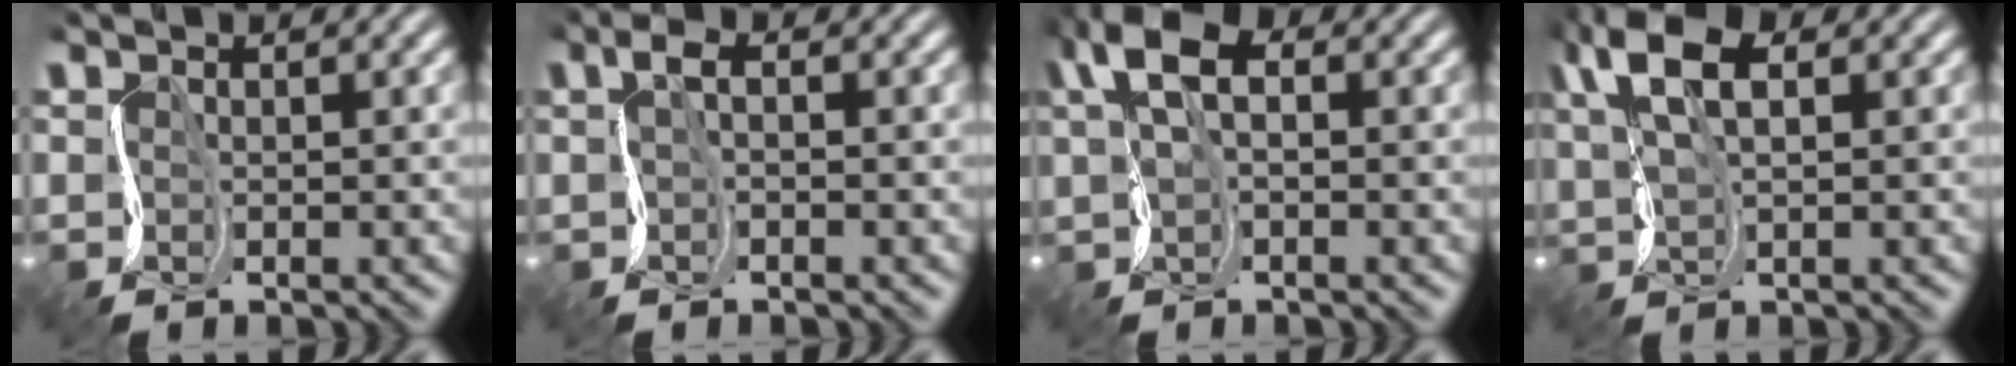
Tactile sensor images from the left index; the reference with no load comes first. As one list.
[{"total": 1.9, "force": [-0.4, 1.0, 1.5], "torque": [-0.035, 0.002, -0.014]}, {"total": 6.3, "force": [1.1, 3.8, 4.9], "torque": [-0.109, 0.020, 0.009]}, {"total": 6.6, "force": [2.0, 3.3, 5.4], "torque": [-0.124, 0.016, 0.027]}]